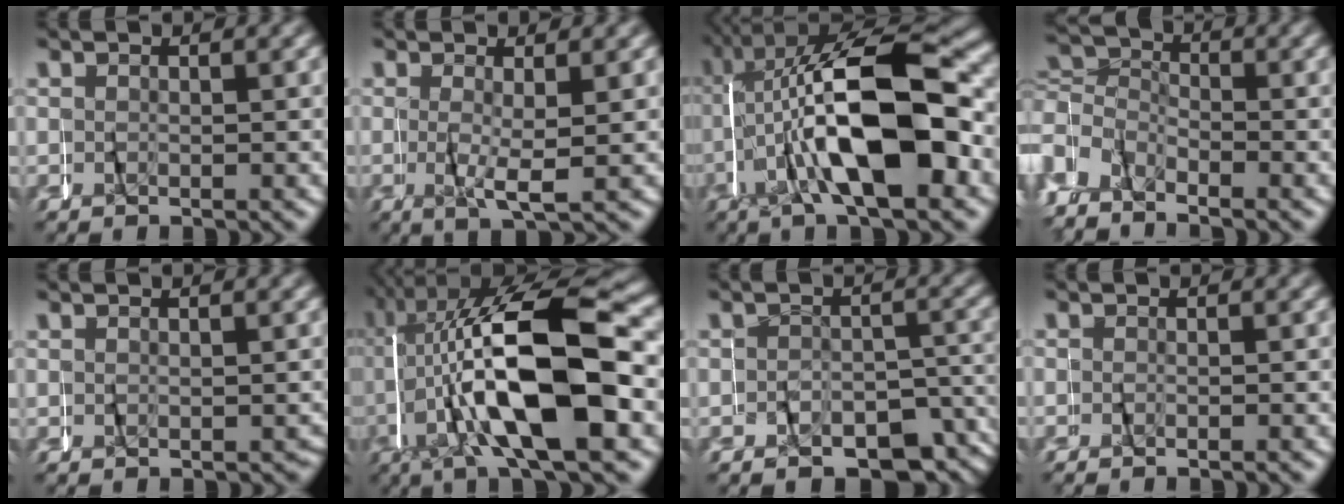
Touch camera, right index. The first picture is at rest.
{"total": 2.7, "force": [-0.4, 0.0, 2.7], "torque": [-0.052, -0.002, -0.005]}
{"total": 15.4, "force": [0.0, 6.3, 14.1], "torque": [-0.245, 0.002, 0.007]}
{"total": 4.7, "force": [-1.4, 4.0, 2.0], "torque": [-0.049, -0.005, -0.031]}
{"total": 0.7, "force": [-0.4, 0.5, 0.4], "torque": [0.000, -0.004, -0.003]}
{"total": 17.7, "force": [0.8, 7.5, 16.0], "torque": [-0.284, 0.013, 0.015]}
{"total": 4.0, "force": [-2.9, 2.3, 1.5], "torque": [-0.018, 0.005, -0.055]}
{"total": 0.7, "force": [-0.6, 0.1, 0.3], "torque": [-0.010, 0.001, -0.013]}